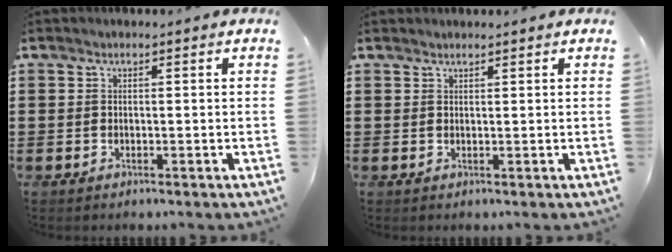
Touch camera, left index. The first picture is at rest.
{"total": 0.9, "force": [0.9, 0.0, 0.1], "torque": [-0.004, -0.001, 0.017]}